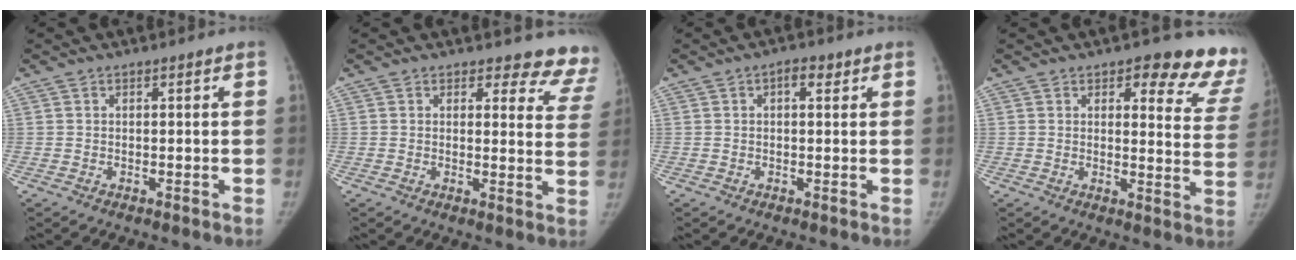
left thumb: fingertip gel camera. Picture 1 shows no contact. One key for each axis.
{"total": 10.6, "fx": 10.0, "fy": 3.7, "fz": 0.4, "tx": 0.052, "ty": -0.084, "tz": 0.070}
{"total": 2.3, "fx": 0.8, "fy": 1.1, "fz": 1.8, "tx": -0.021, "ty": 0.003, "tz": 0.009}
{"total": 14.2, "fx": 11.2, "fy": 5.4, "fz": 6.7, "tx": -0.016, "ty": -0.075, "tz": 0.099}